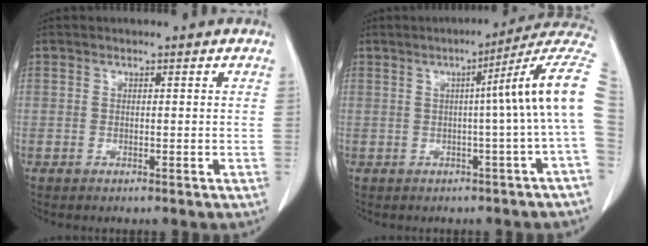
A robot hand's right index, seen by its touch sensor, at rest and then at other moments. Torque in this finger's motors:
{"motor_torque": [0.98, -0.39, 0.51, 0.13]}